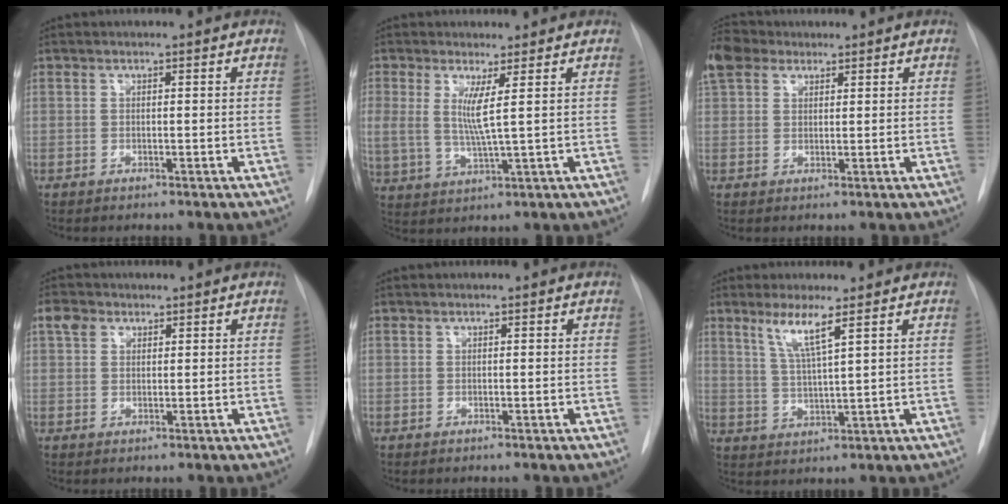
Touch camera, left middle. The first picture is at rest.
{"total": 5.3, "force": [1.6, 0.2, 5.1], "torque": [-0.116, -0.009, 0.037]}
{"total": 5.7, "force": [4.1, 3.3, 2.0], "torque": [-0.059, 0.027, 0.085]}
{"total": 2.8, "force": [1.5, 2.1, 1.0], "torque": [-0.023, 0.012, 0.026]}
{"total": 0.0}
{"total": 5.6, "force": [3.2, -0.6, 4.5], "torque": [-0.089, -0.011, 0.062]}